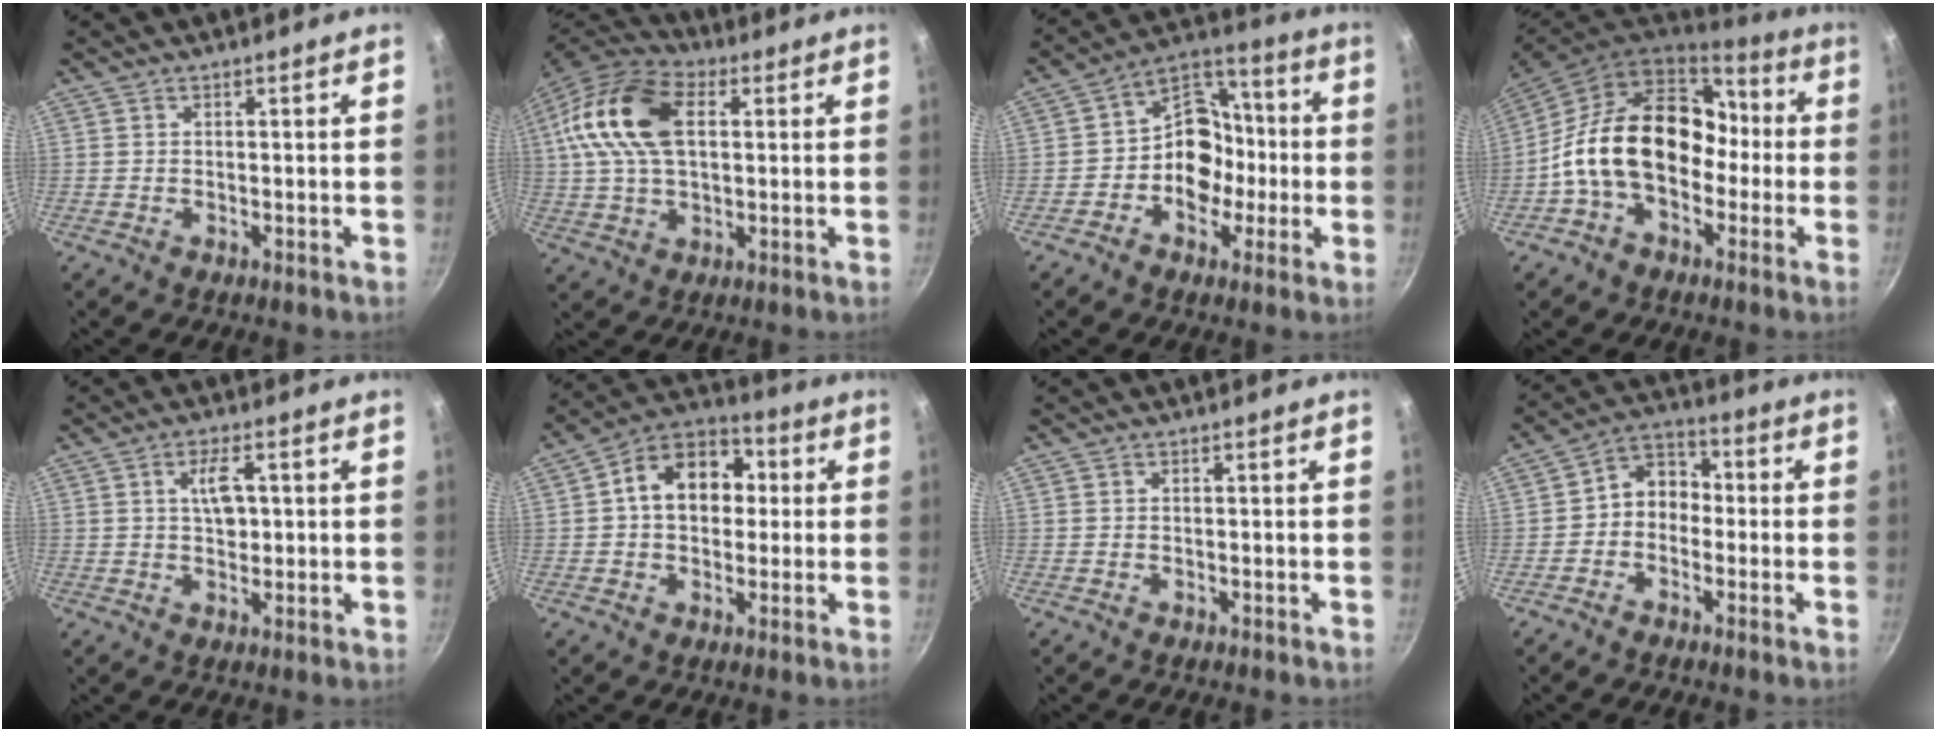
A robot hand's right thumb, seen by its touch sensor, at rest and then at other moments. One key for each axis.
{"total": 17.4, "fx": 3.7, "fy": 10.4, "fz": 13.4, "tx": -0.248, "ty": 0.021, "tz": 0.055}
{"total": 13.1, "fx": -2.0, "fy": 10.4, "fz": 7.7, "tx": -0.059, "ty": 0.051, "tz": -0.048}
{"total": 19.2, "fx": -2.0, "fy": 13.7, "fz": 13.3, "tx": -0.184, "ty": 0.056, "tz": -0.046}
{"total": 5.4, "fx": 1.2, "fy": 2.6, "fz": 4.5, "tx": -0.064, "ty": 0.004, "tz": 0.020}
{"total": 13.2, "fx": 1.7, "fy": 9.7, "fz": 8.8, "tx": -0.093, "ty": 0.028, "tz": 0.007}
{"total": 0.0}
{"total": 6.5, "fx": -1.3, "fy": 5.3, "fz": 3.7, "tx": -0.027, "ty": 0.035, "tz": -0.041}